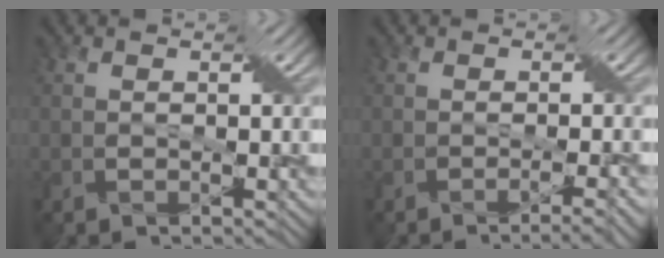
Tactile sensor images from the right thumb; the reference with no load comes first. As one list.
[{"total": 2.9, "force": [-1.8, -0.2, 2.3], "torque": [-0.032, -0.005, -0.025]}]